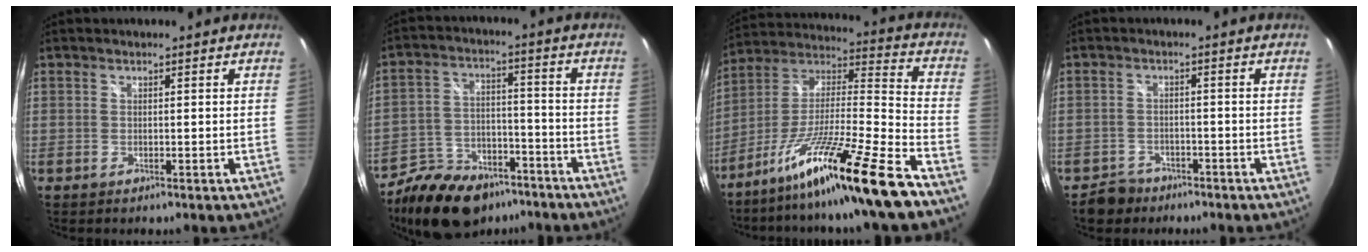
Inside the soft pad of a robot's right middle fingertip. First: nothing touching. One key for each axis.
{"total": 17.4, "fx": -13.0, "fy": 8.8, "fz": 7.5, "tx": -0.166, "ty": 0.011, "tz": -0.202}
{"total": 21.4, "fx": -14.9, "fy": -1.1, "fz": 15.3, "tx": -0.250, "ty": -0.035, "tz": -0.258}
{"total": 4.5, "fx": -3.4, "fy": 2.9, "fz": 0.5, "tx": -0.026, "ty": 0.009, "tz": -0.055}